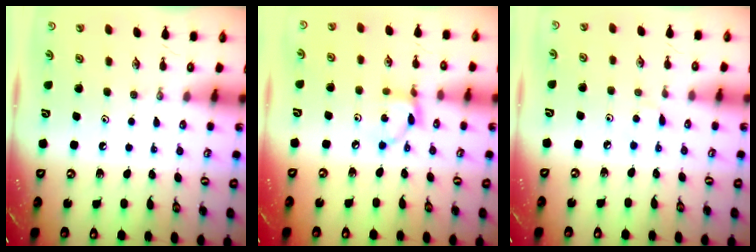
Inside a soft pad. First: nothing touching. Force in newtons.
{"total": 6.3, "press": 6.3, "slide": 0.2}
{"total": 2.2, "press": 2.2, "slide": 0.3}